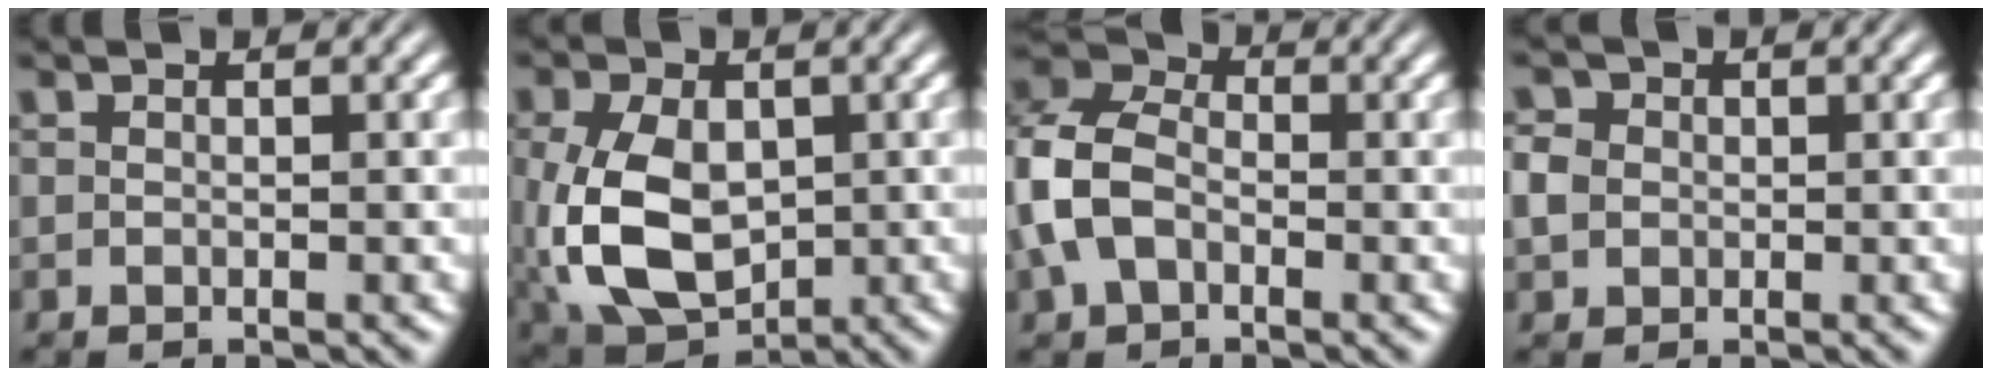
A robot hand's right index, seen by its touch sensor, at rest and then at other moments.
{"total": 10.0, "force": [-1.1, 7.6, 6.4], "torque": [-0.145, -0.038, 0.004]}
{"total": 7.9, "force": [0.5, 6.4, 4.4], "torque": [-0.094, 0.010, -0.005]}
{"total": 1.5, "force": [0.3, 1.3, 0.7], "torque": [-0.015, 0.001, 0.009]}